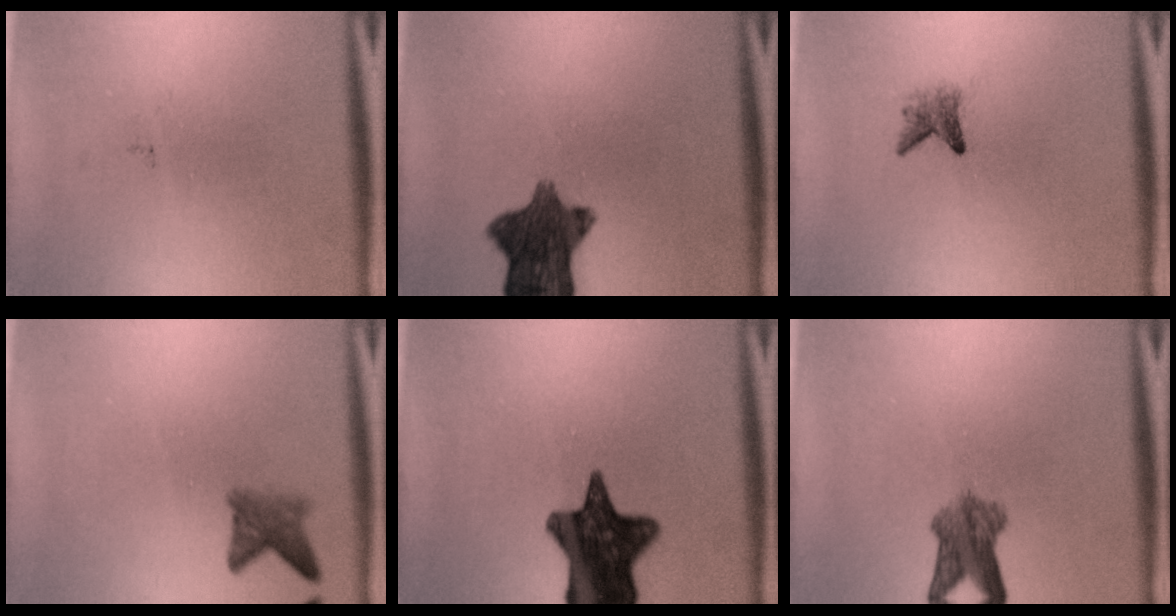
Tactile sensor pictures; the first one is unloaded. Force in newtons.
{"total": 10.2}
{"total": 2.0}
{"total": 2.5}
{"total": 13.7}
{"total": 4.8}